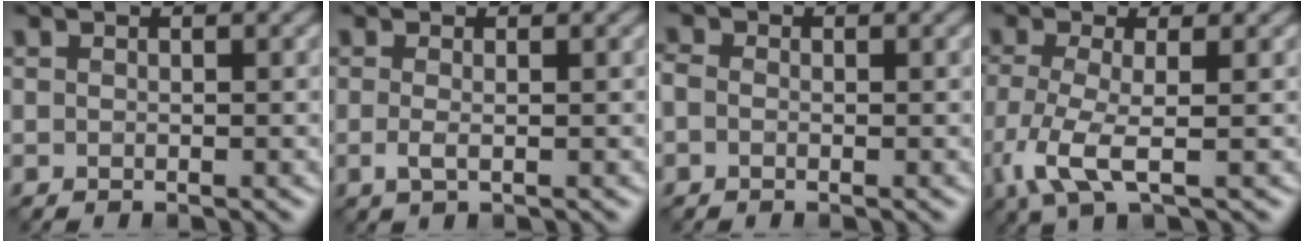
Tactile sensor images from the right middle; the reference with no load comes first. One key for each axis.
{"total": 1.1, "fx": -0.1, "fy": 0.3, "fz": 1.1, "tx": -0.027, "ty": -0.001, "tz": -0.005}
{"total": 0.9, "fx": -0.4, "fy": 0.7, "fz": 0.4, "tx": -0.010, "ty": 0.005, "tz": -0.011}
{"total": 4.5, "fx": -1.5, "fy": 1.2, "fz": 4.0, "tx": -0.102, "ty": -0.006, "tz": -0.036}